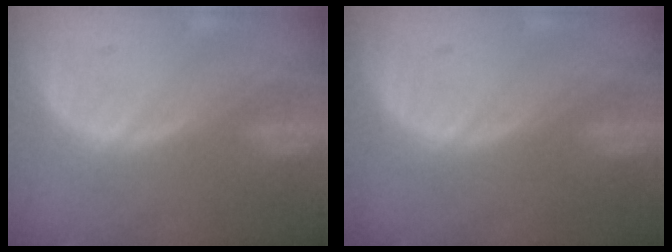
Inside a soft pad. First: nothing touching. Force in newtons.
{"total": 0.0}